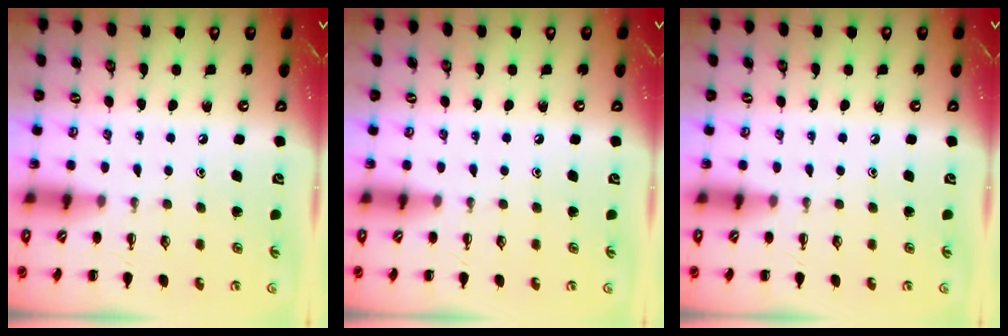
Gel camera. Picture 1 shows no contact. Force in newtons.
{"total": 0.0}
{"total": 0.0}